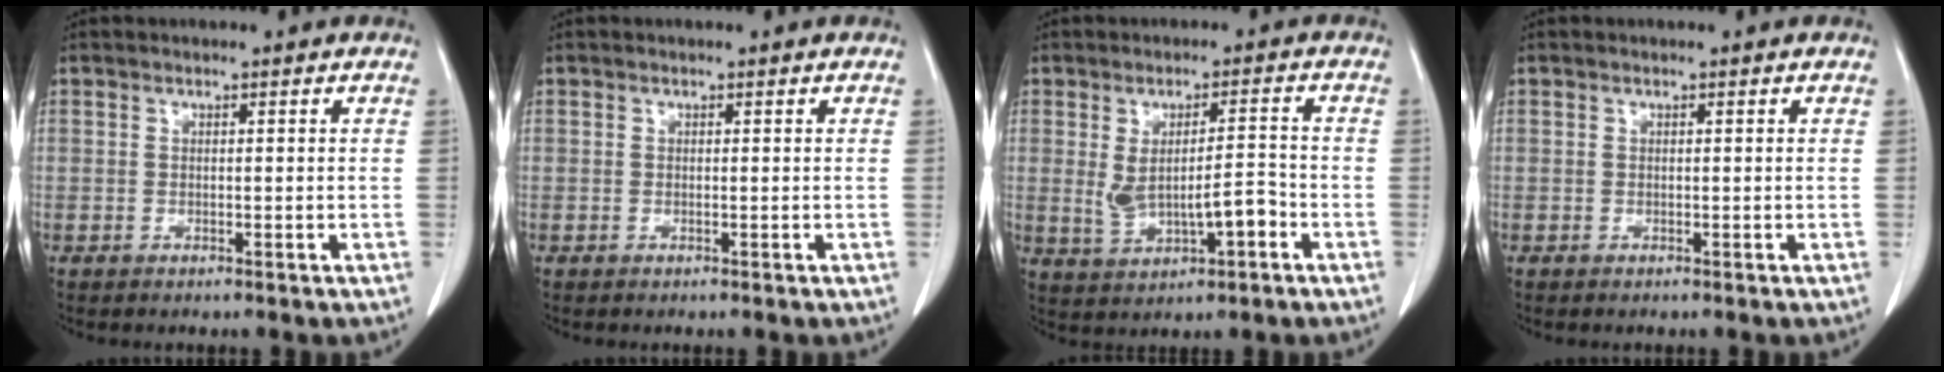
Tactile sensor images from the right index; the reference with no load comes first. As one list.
[{"total": 0.0}, {"total": 7.6, "force": [-1.6, 2.4, 7.0], "torque": [-0.126, 0.011, -0.010]}, {"total": 0.0}]